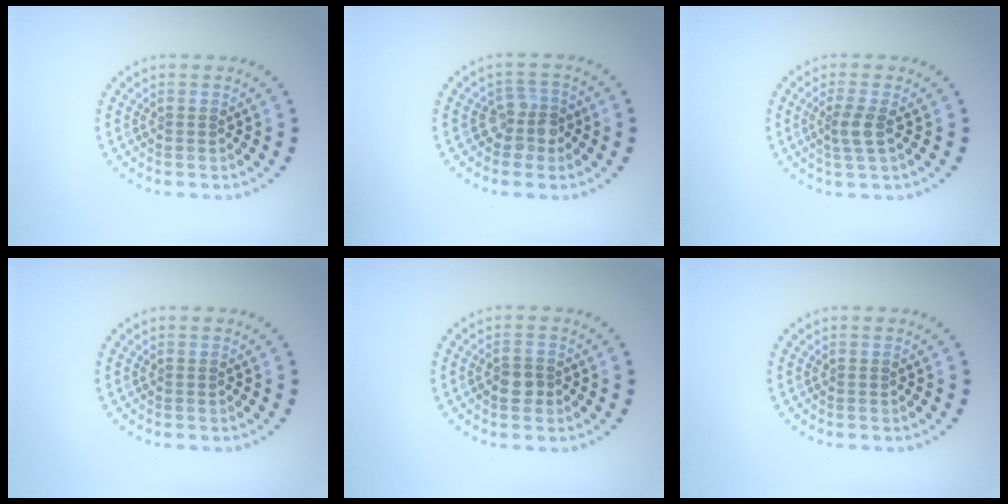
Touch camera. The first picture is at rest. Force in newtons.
{"total": 2.4, "press": 2.0, "slide": 1.4}
{"total": 2.0, "press": 1.7, "slide": 1.1}
{"total": 0.0}
{"total": 1.8, "press": 1.7, "slide": 0.5}
{"total": 0.0}